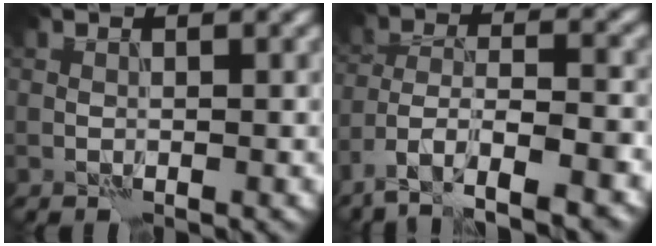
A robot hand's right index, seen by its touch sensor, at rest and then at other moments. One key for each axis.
{"total": 8.1, "fx": -5.8, "fy": 2.3, "fz": 5.2, "tx": -0.085, "ty": 0.002, "tz": -0.105}